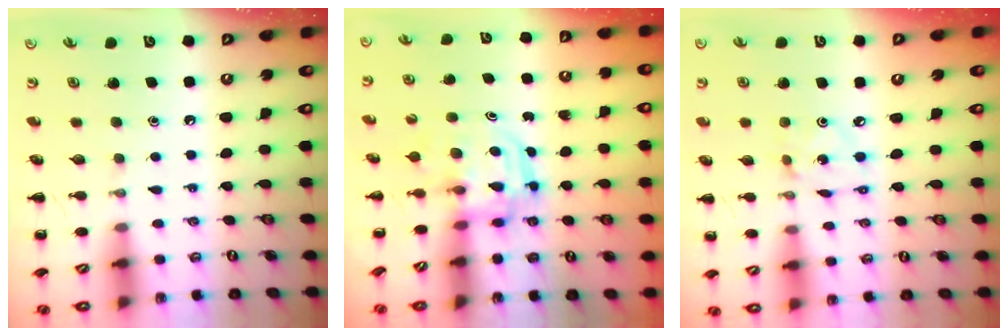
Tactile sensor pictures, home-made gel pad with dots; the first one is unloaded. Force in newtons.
{"total": 2.9, "press": 2.9, "slide": 0.3}
{"total": 2.2, "press": 2.1, "slide": 0.5}